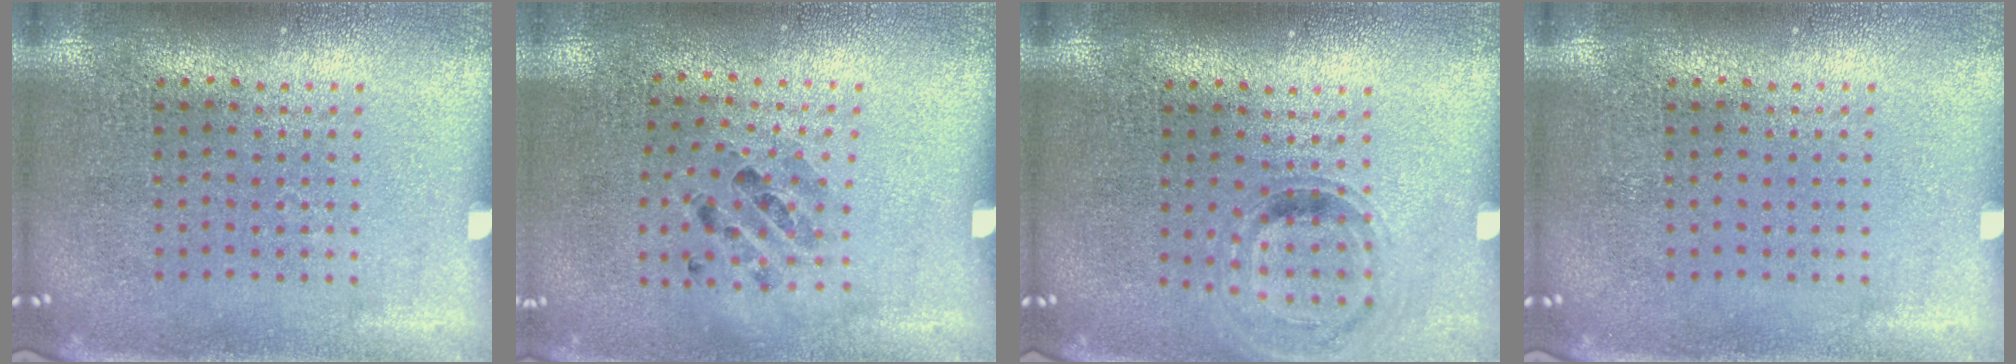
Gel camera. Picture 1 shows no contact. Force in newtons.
{"total": 0.9, "press": 0.7, "slide": 0.5}
{"total": 0.9, "press": 0.9, "slide": 0.1}
{"total": 0.0}